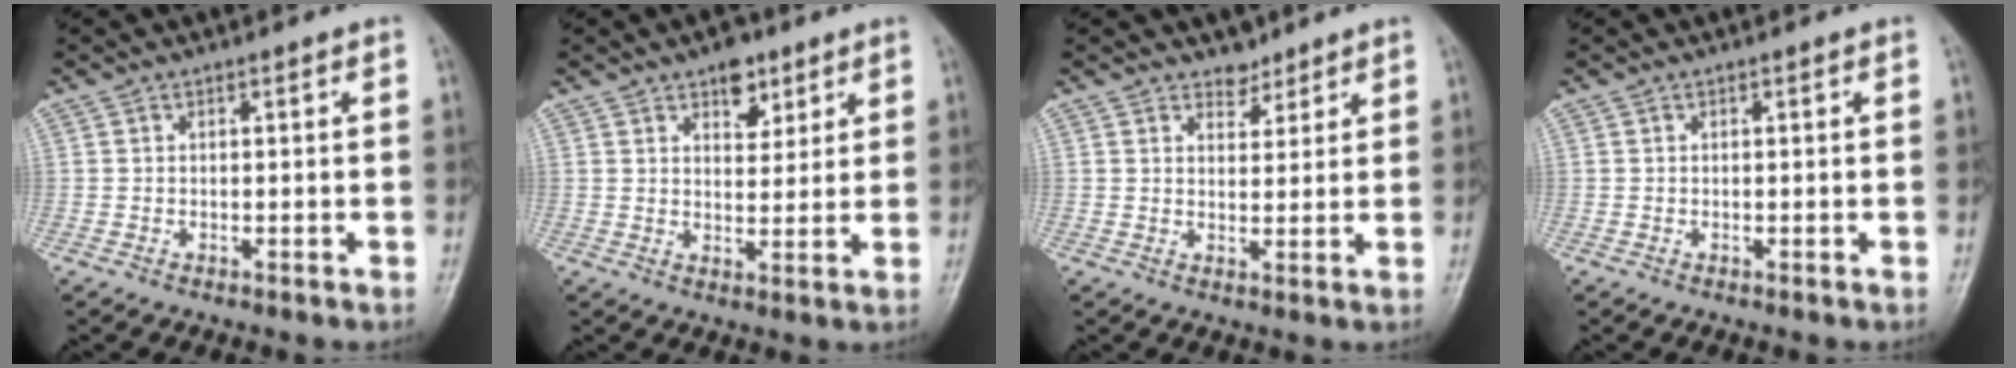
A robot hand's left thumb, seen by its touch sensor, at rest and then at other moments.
{"total": 5.9, "force": [3.6, 3.4, 3.1], "torque": [-0.016, -0.018, 0.053]}
{"total": 3.1, "force": [2.5, 1.8, 0.4], "torque": [0.016, -0.017, 0.036]}
{"total": 0.0}